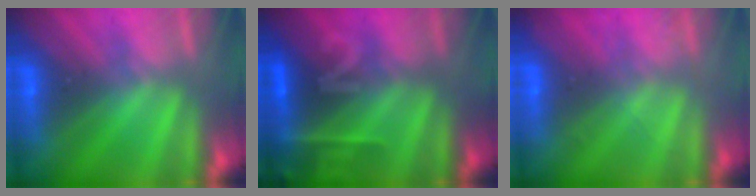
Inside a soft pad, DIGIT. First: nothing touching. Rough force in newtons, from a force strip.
{"total": 2.3}
{"total": 2.1}